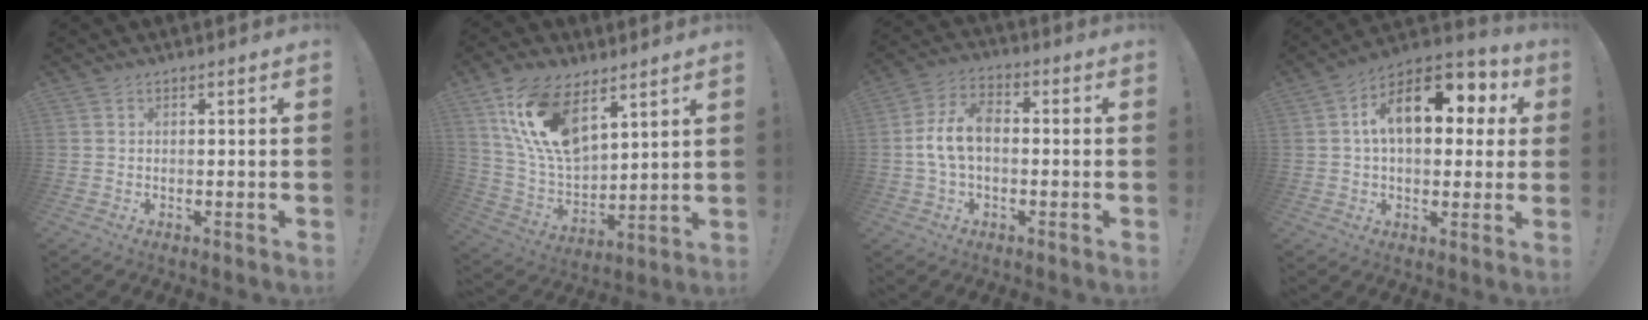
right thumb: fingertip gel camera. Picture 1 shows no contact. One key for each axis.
{"total": 18.2, "fx": 10.0, "fy": 10.1, "fz": 11.4, "tx": -0.239, "ty": -0.053, "tz": 0.184}
{"total": 10.8, "fx": -0.4, "fy": 6.9, "fz": 8.4, "tx": -0.166, "ty": 0.012, "tz": -0.002}
{"total": 16.5, "fx": 4.4, "fy": 9.5, "fz": 12.8, "tx": -0.195, "ty": 0.003, "tz": 0.072}